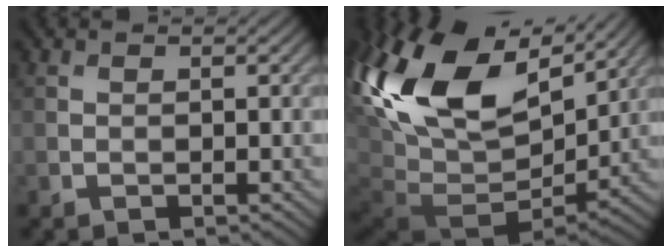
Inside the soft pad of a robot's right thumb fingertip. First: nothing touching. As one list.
[{"total": 20.4, "force": [6.2, 12.7, 14.7], "torque": [-0.303, 0.011, 0.142]}]